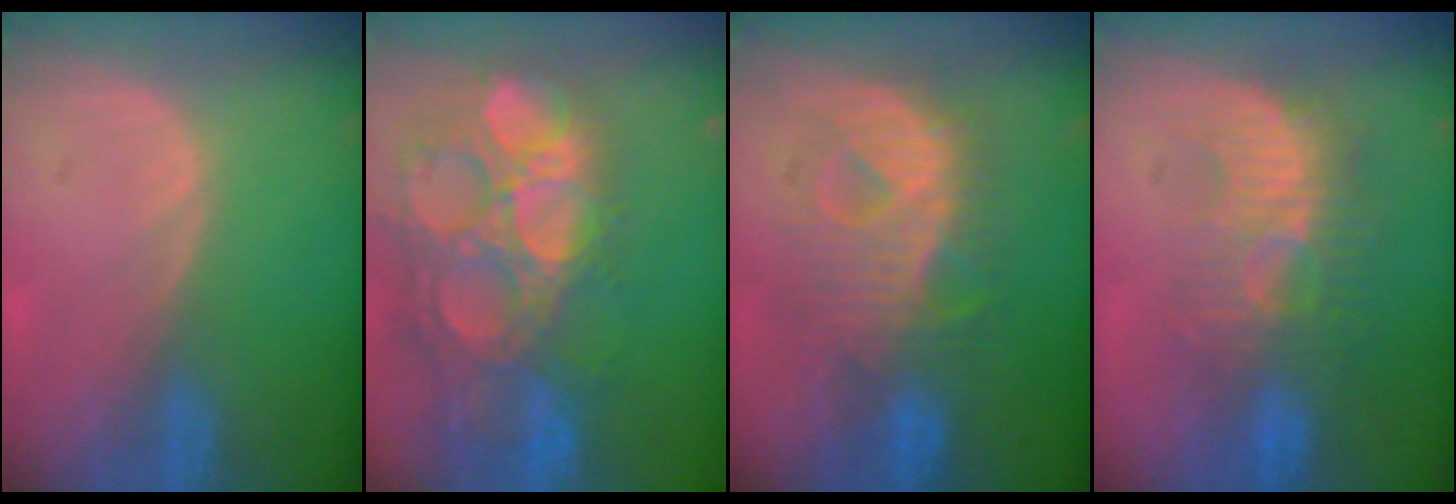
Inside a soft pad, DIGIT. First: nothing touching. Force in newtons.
{"total": 15.4, "press": 12.8, "slide": 8.7}
{"total": 9.3, "press": 9.3, "slide": 0.3}
{"total": 9.1, "press": 8.7, "slide": 2.6}